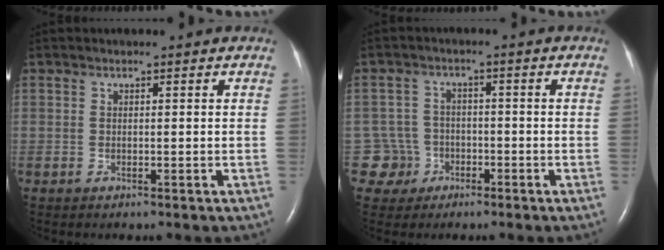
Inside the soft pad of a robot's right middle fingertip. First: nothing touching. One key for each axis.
{"total": 4.5, "fx": -2.0, "fy": 4.0, "fz": -0.8, "tx": 0.022, "ty": 0.016, "tz": -0.035}